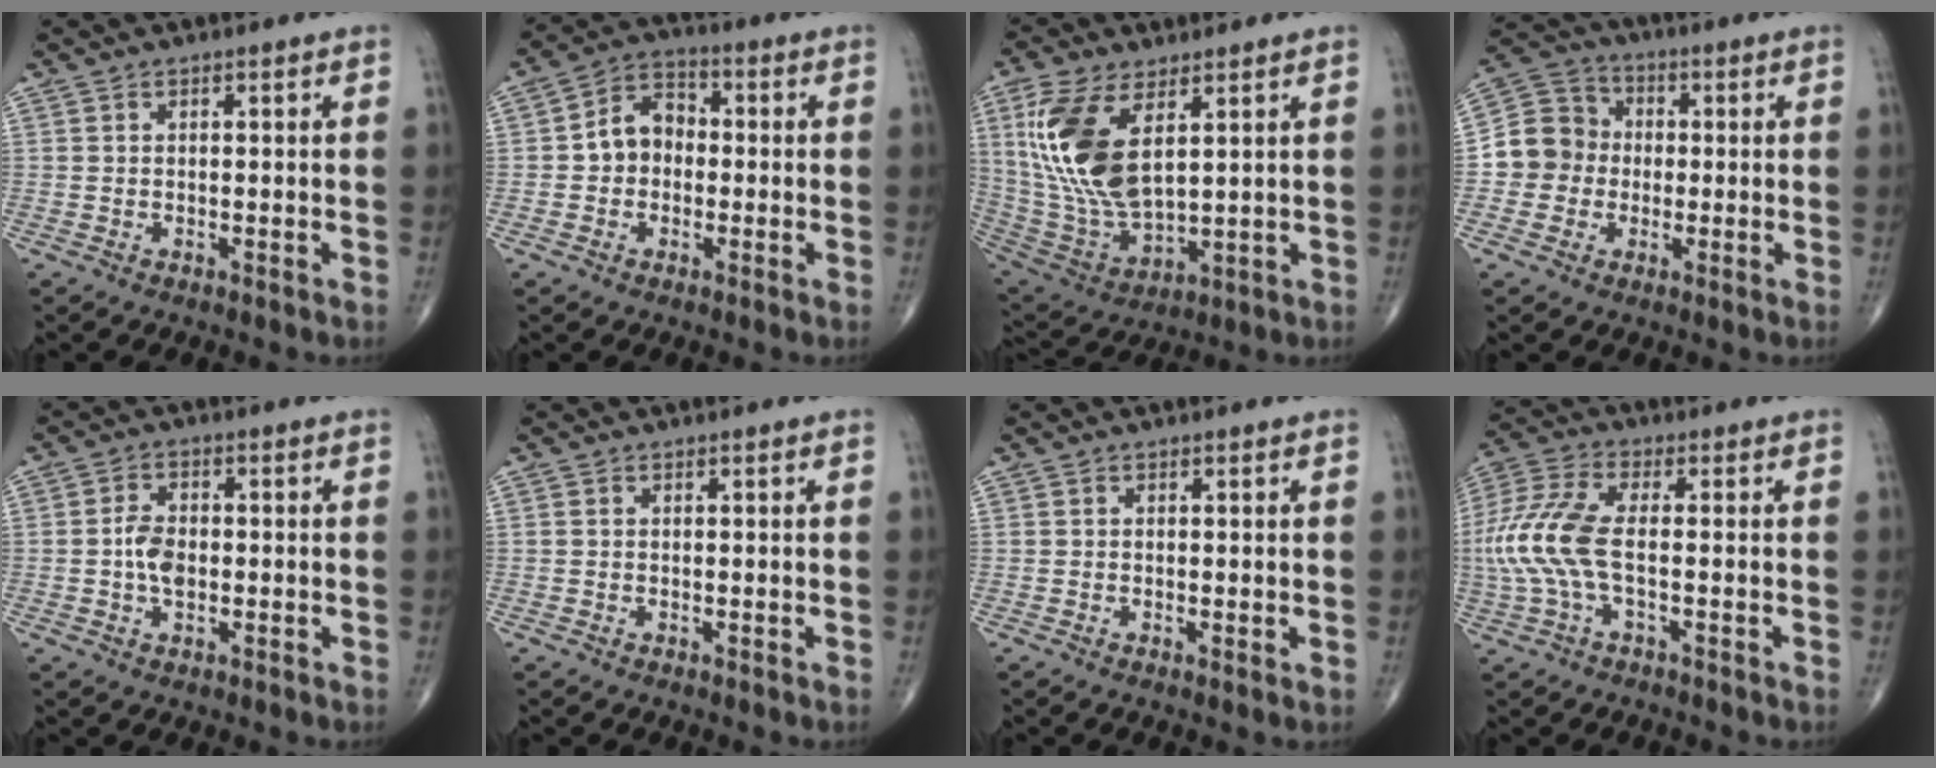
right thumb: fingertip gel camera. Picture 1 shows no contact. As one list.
[{"total": 7.4, "force": [-0.4, 5.9, 4.4], "torque": [-0.052, 0.028, -0.022]}, {"total": 17.0, "force": [5.6, 8.1, 13.8], "torque": [-0.287, -0.024, 0.121]}, {"total": 9.4, "force": [-0.9, 8.7, 3.3], "torque": [-0.036, 0.030, -0.027]}, {"total": 4.6, "force": [-0.5, 2.9, 3.6], "torque": [-0.063, 0.006, -0.014]}, {"total": 0.0}, {"total": 0.6, "force": [0.0, 0.2, 0.6], "torque": [-0.013, -0.004, -0.003]}, {"total": 11.4, "force": [-1.2, 4.6, 10.4], "torque": [-0.263, 0.022, -0.028]}]